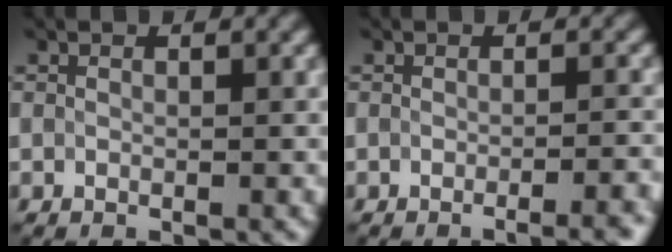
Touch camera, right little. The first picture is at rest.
{"total": 3.2, "force": [-2.0, 0.8, 2.3], "torque": [-0.017, 0.011, -0.032]}